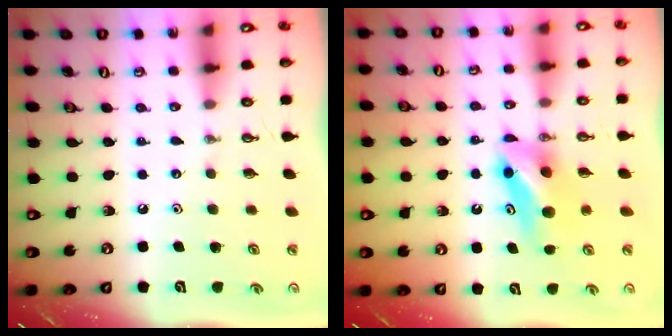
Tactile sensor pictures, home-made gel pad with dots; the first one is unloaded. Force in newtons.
{"total": 7.0, "press": 6.5, "slide": 2.5}